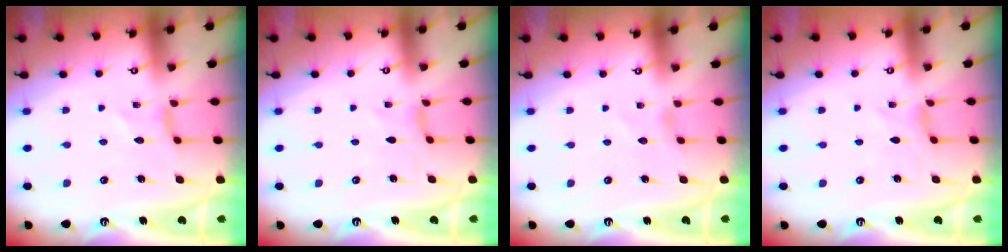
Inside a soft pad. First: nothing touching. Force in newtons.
{"total": 0.0}
{"total": 0.0}
{"total": 0.0}